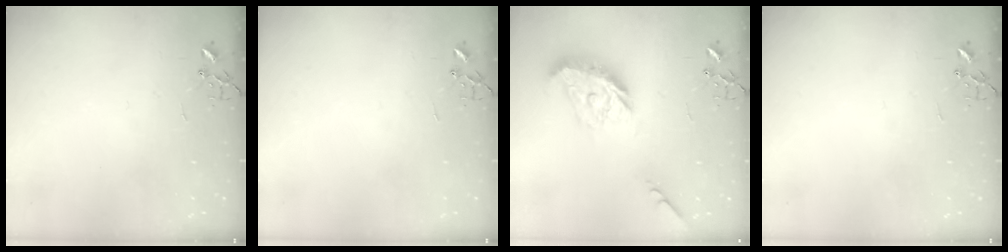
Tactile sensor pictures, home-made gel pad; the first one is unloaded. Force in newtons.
{"total": 0.0}
{"total": 17.8, "press": 17.7, "slide": 0.6}
{"total": 0.0}